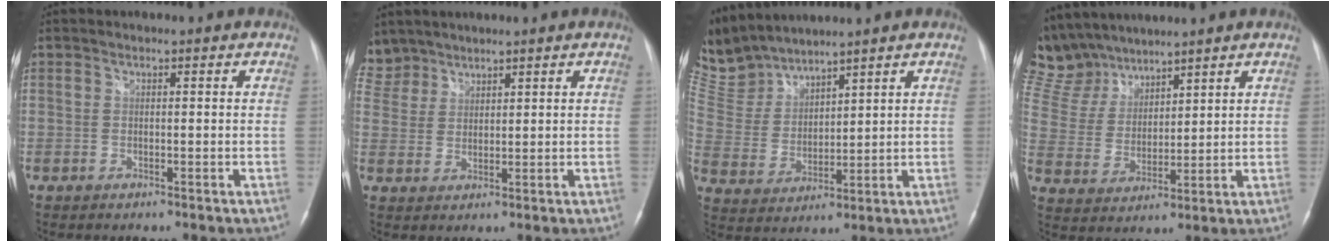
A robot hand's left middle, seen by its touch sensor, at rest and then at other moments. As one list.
[{"total": 6.1, "force": [5.1, 3.3, -0.2], "torque": [0.006, 0.010, 0.108]}, {"total": 10.7, "force": [10.5, 1.3, 1.7], "torque": [-0.064, 0.010, 0.235]}, {"total": 11.3, "force": [10.3, 4.0, 2.2], "torque": [-0.065, 0.021, 0.218]}]